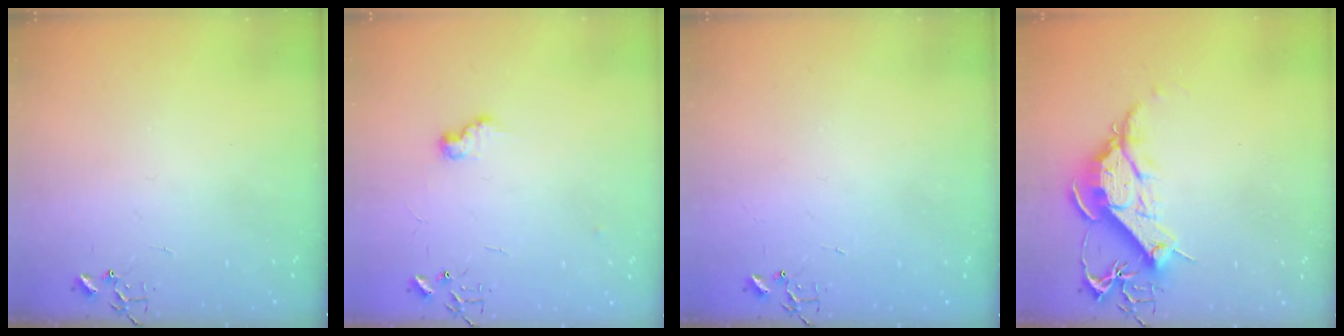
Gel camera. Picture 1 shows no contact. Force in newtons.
{"total": 7.3, "press": 7.3, "slide": 0.0}
{"total": 1.5, "press": 1.5, "slide": 0.3}
{"total": 13.5, "press": 13.4, "slide": 1.6}